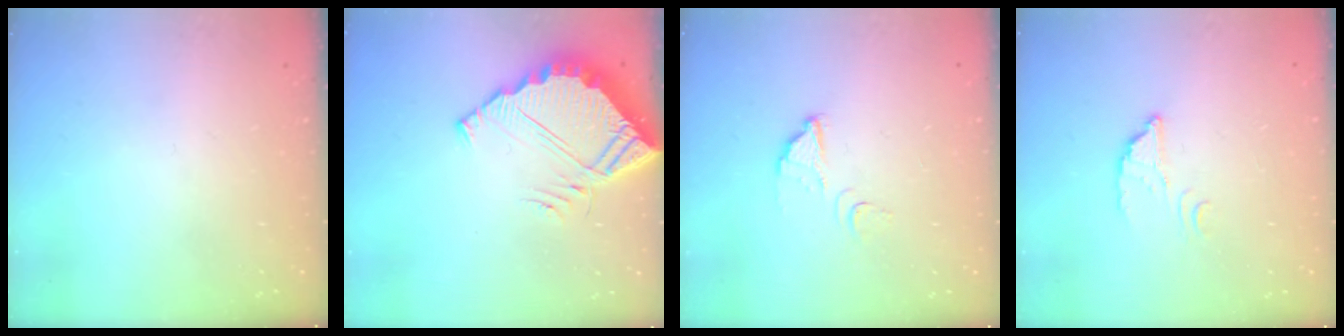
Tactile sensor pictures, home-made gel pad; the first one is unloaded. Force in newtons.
{"total": 7.0, "press": 7.0, "slide": 0.6}
{"total": 3.9, "press": 3.9, "slide": 0.3}
{"total": 3.0, "press": 3.0, "slide": 0.2}